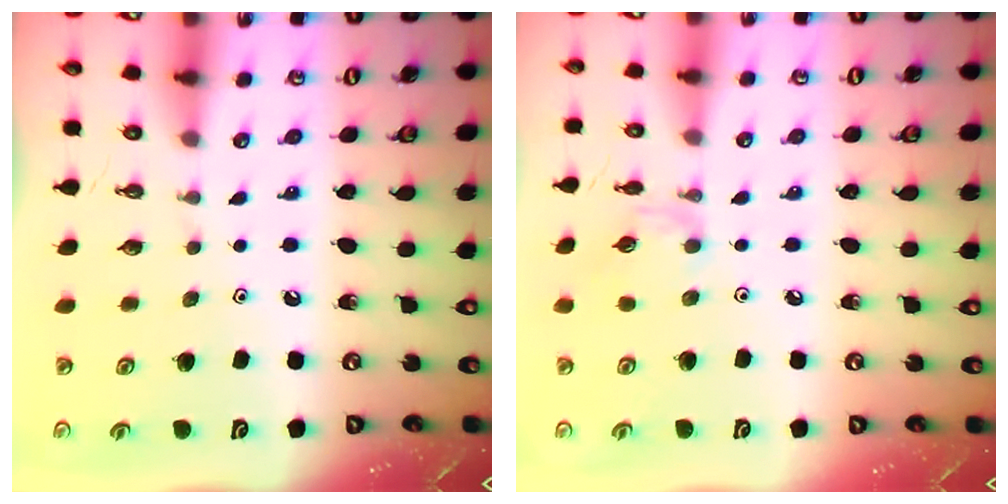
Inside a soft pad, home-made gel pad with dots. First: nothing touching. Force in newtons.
{"total": 4.6, "press": 4.6, "slide": 0.5}